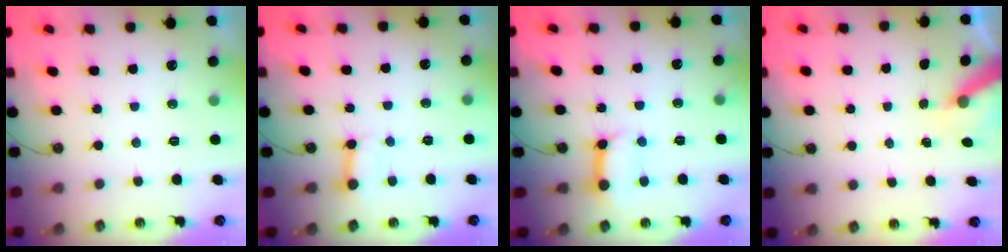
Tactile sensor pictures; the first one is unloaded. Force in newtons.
{"total": 4.9, "press": 4.9, "slide": 0.5}
{"total": 10.5, "press": 10.4, "slide": 1.2}
{"total": 6.9, "press": 6.9, "slide": 0.2}